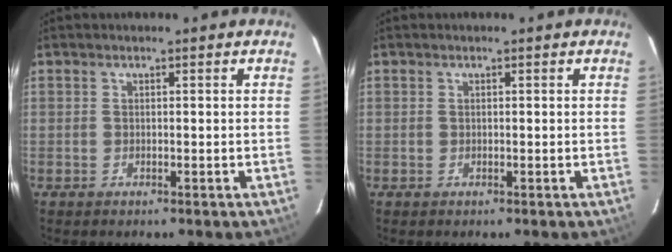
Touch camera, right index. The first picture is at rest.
{"total": 0.0}